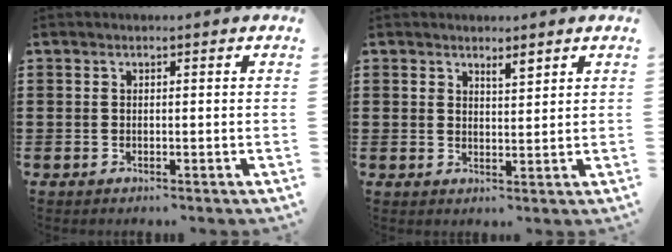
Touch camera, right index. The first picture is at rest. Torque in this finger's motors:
{"motor_torque": [-0.11, 0.18, 0.14, 0.00]}